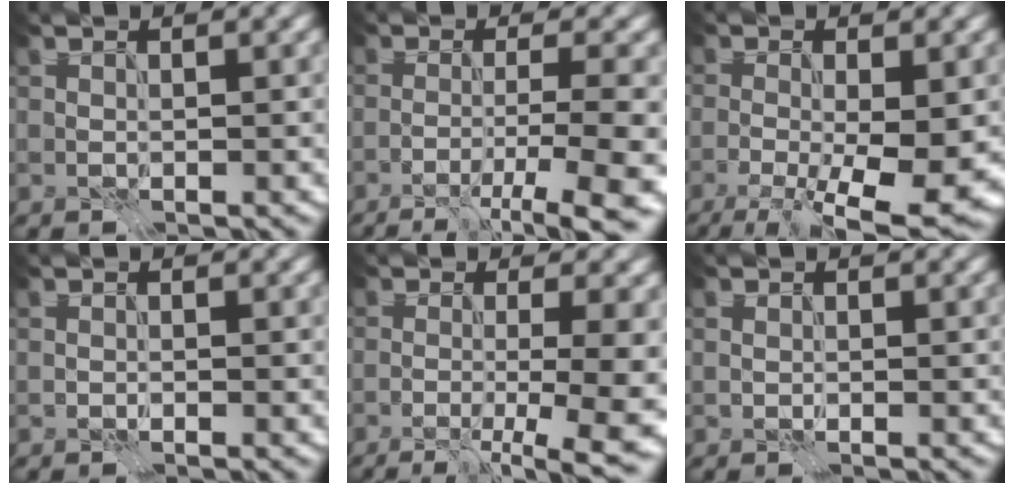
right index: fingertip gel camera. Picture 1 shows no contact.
{"total": 9.2, "force": [-3.0, 2.5, 8.3], "torque": [-0.074, -0.009, -0.032]}
{"total": 8.5, "force": [-2.3, 2.3, 7.9], "torque": [-0.108, -0.014, -0.033]}
{"total": 0.0}
{"total": 10.0, "force": [-1.9, 3.1, 9.3], "torque": [-0.066, 0.000, -0.021]}
{"total": 0.0}